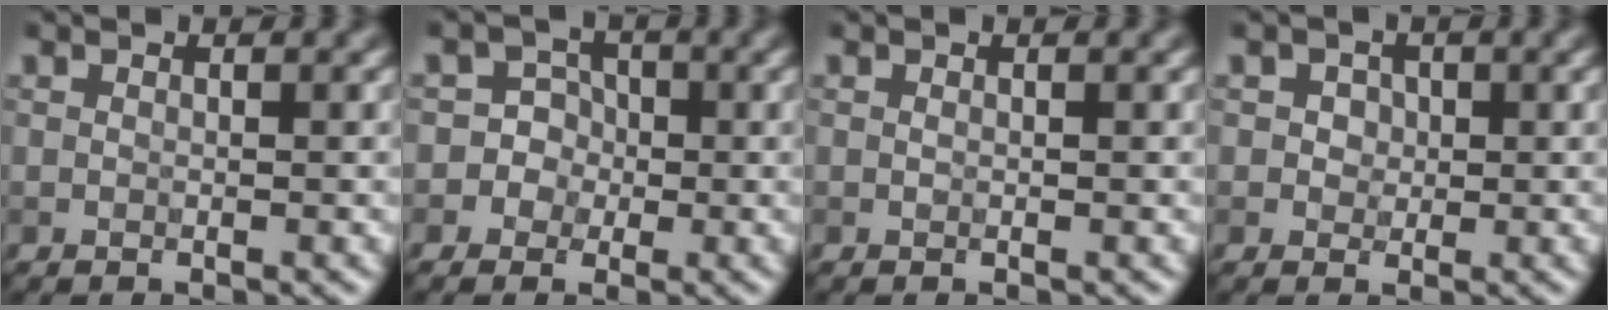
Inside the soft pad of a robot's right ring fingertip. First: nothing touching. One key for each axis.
{"total": 3.4, "fx": -0.8, "fy": 3.3, "fz": 0.1, "tx": 0.029, "ty": 0.020, "tz": -0.029}
{"total": 0.0}
{"total": 2.2, "fx": 0.7, "fy": 1.8, "fz": 1.0, "tx": -0.017, "ty": 0.007, "tz": 0.008}